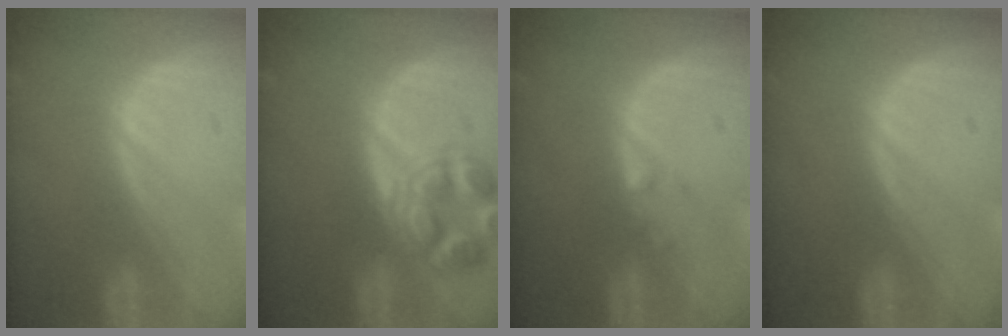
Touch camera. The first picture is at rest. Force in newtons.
{"total": 7.1, "press": 6.4, "slide": 3.2}
{"total": 0.7, "press": 0.6, "slide": 0.4}
{"total": 0.0}